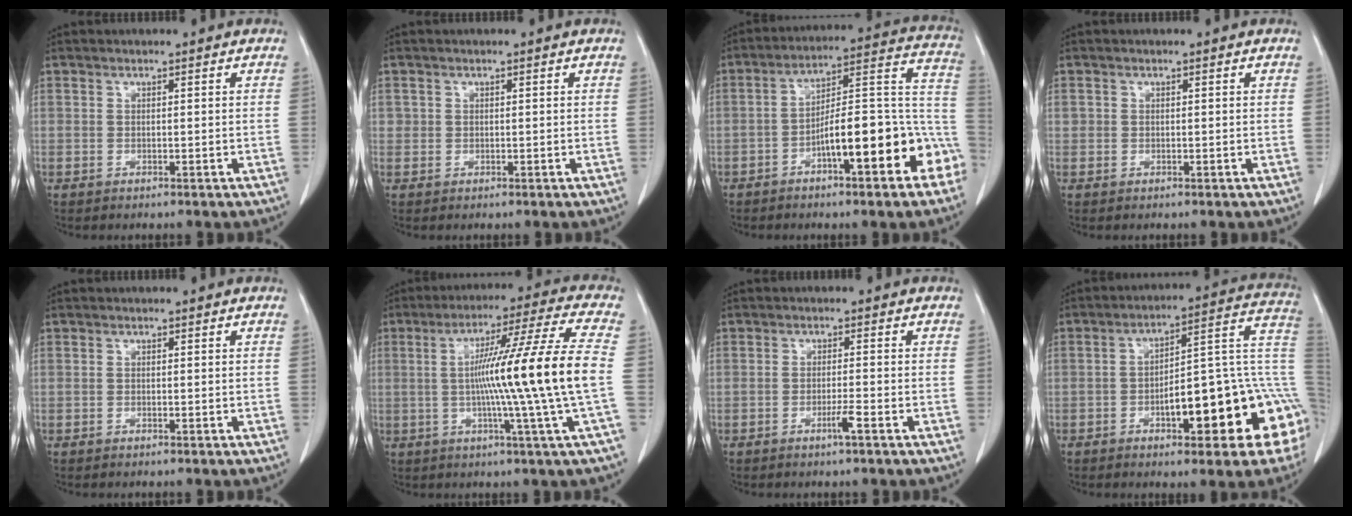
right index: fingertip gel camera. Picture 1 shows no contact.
{"total": 0.8, "force": [0.2, 0.8, 0.1], "torque": [0.011, 0.005, 0.001]}
{"total": 17.1, "force": [-7.2, 3.9, 15.0], "torque": [-0.182, 0.047, -0.098]}
{"total": 0.8, "force": [0.1, 0.8, 0.1], "torque": [0.007, 0.008, 0.001]}
{"total": 0.0}
{"total": 16.2, "force": [-0.8, -3.0, 15.9], "torque": [-0.255, -0.005, -0.021]}
{"total": 2.2, "force": [-1.2, -0.3, 1.8], "torque": [-0.032, -0.002, -0.024]}
{"total": 19.9, "force": [-4.7, 5.2, 18.6], "torque": [-0.169, 0.037, -0.055]}